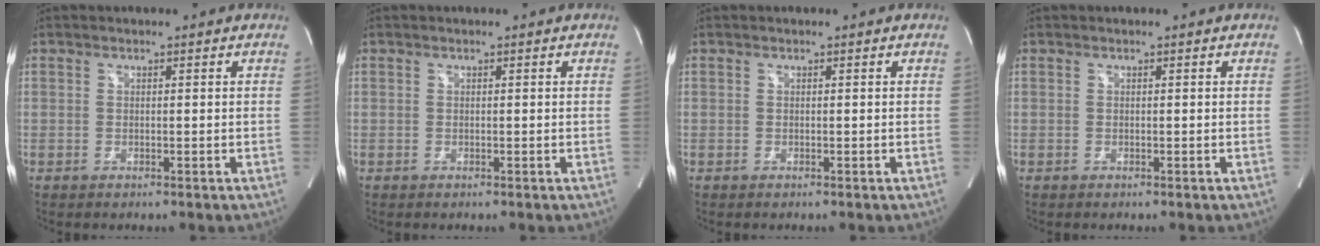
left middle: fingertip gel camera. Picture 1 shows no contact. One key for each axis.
{"total": 0.0}
{"total": 0.0}
{"total": 0.0}